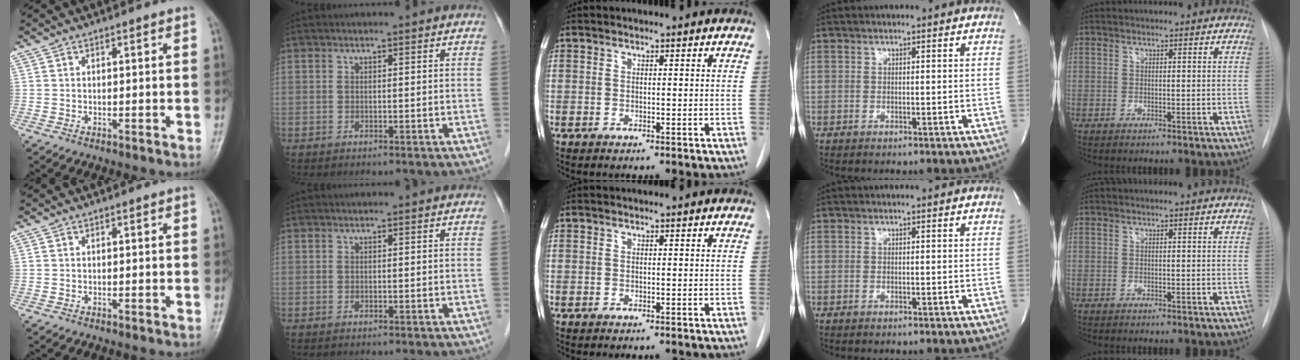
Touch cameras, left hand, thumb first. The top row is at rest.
{}